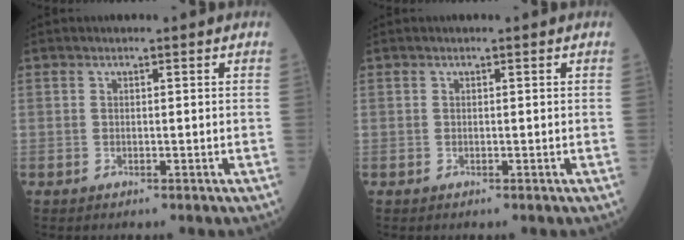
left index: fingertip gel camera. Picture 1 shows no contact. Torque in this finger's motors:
{"motor_torque": [0.00, 0.00, 0.00, 0.00]}